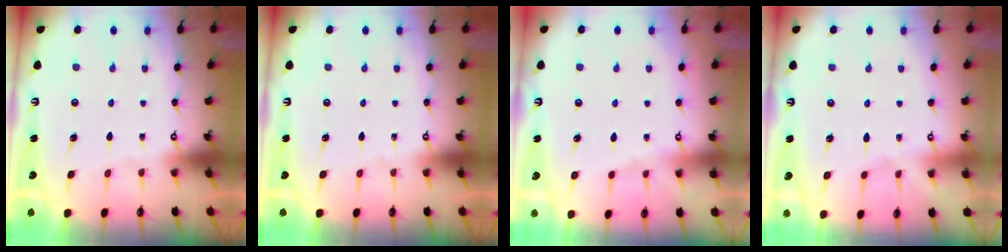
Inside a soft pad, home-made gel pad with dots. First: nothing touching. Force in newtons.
{"total": 0.0}
{"total": 3.5, "press": 3.4, "slide": 0.7}
{"total": 2.4, "press": 2.4, "slide": 0.5}